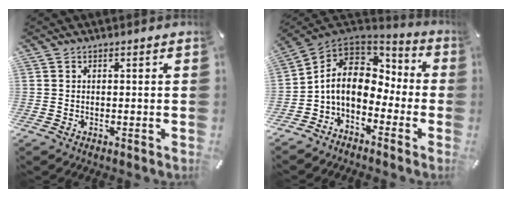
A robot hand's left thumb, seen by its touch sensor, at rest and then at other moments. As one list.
[{"total": 9.8, "force": [-2.0, 7.7, 5.6], "torque": [-0.130, 0.009, -0.039]}]